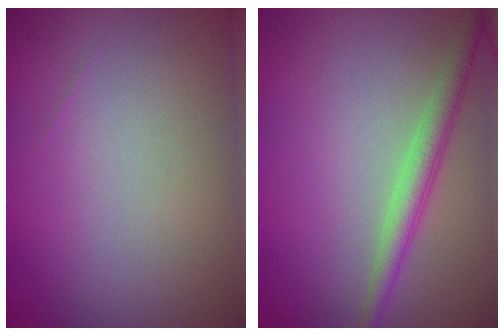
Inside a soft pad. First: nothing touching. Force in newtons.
{"total": 2.8, "press": 2.8, "slide": 0.1}